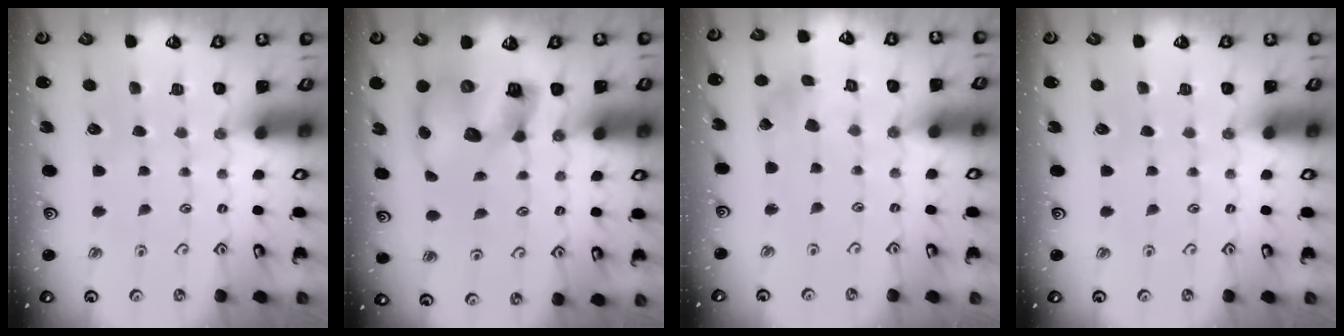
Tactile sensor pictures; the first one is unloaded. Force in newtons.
{"total": 13.1, "press": 12.9, "slide": 2.0}
{"total": 2.2, "press": 2.2, "slide": 0.2}
{"total": 0.0}